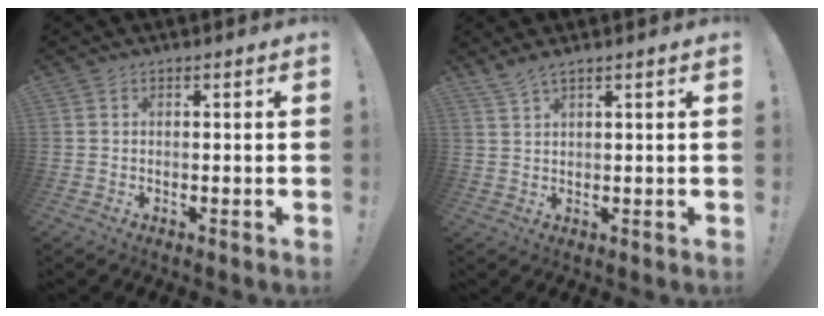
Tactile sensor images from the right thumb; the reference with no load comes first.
{"total": 3.1, "force": [2.5, 0.1, 2.0], "torque": [-0.046, -0.009, 0.046]}